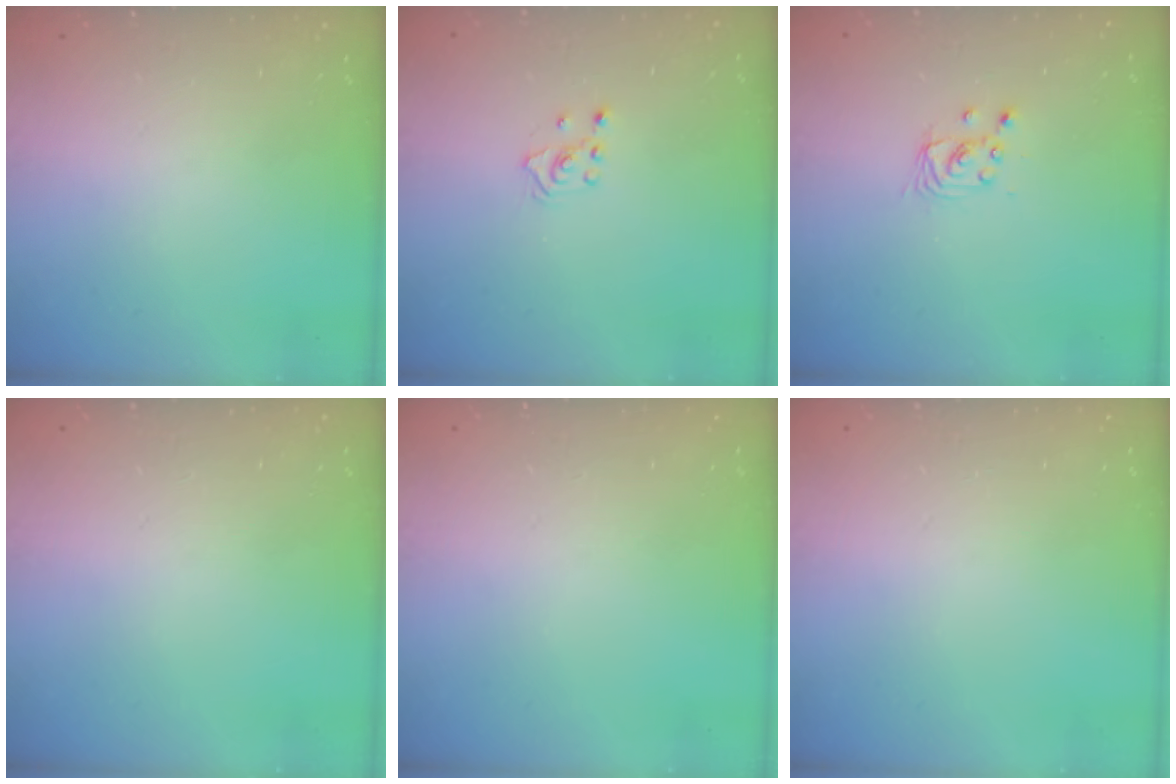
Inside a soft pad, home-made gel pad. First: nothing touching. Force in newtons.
{"total": 2.4, "press": 2.2, "slide": 0.8}
{"total": 2.9, "press": 2.9, "slide": 0.2}
{"total": 0.0}
{"total": 0.0}
{"total": 0.0}